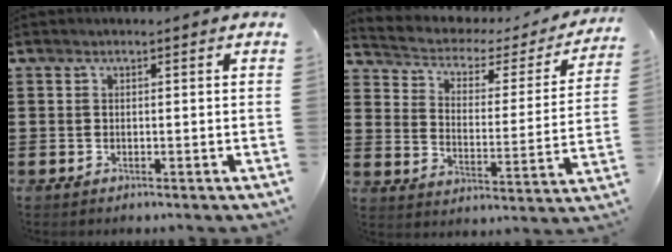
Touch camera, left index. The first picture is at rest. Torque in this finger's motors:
{"motor_torque": [1.39, -0.74, 0.00, -0.04]}